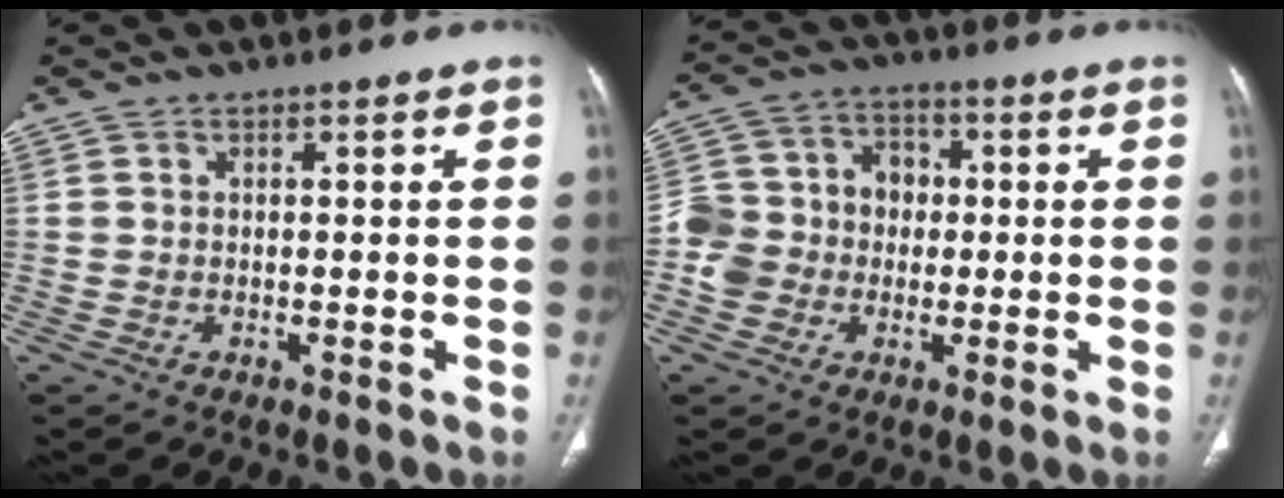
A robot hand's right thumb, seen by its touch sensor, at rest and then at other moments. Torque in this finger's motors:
{"motor_torque": [1.19, 1.09, 0.44, 0.55, -0.01]}